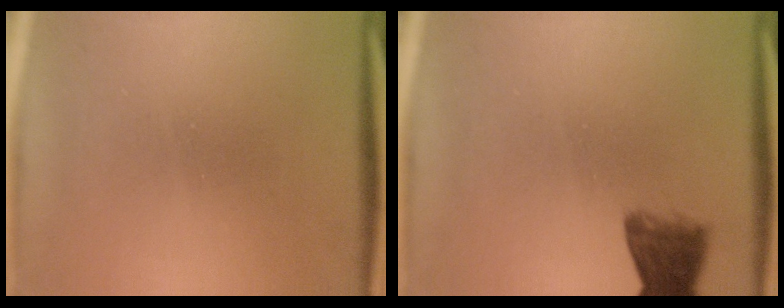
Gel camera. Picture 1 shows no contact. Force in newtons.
{"total": 4.6}